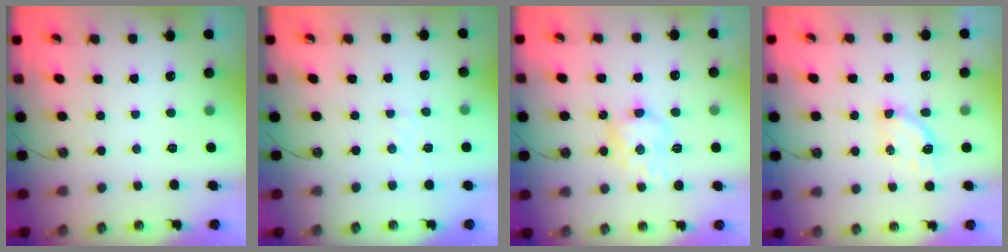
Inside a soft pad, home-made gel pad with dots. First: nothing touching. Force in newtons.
{"total": 2.5, "press": 2.5, "slide": 0.4}
{"total": 9.9, "press": 9.9, "slide": 0.3}
{"total": 4.9, "press": 4.9, "slide": 0.5}